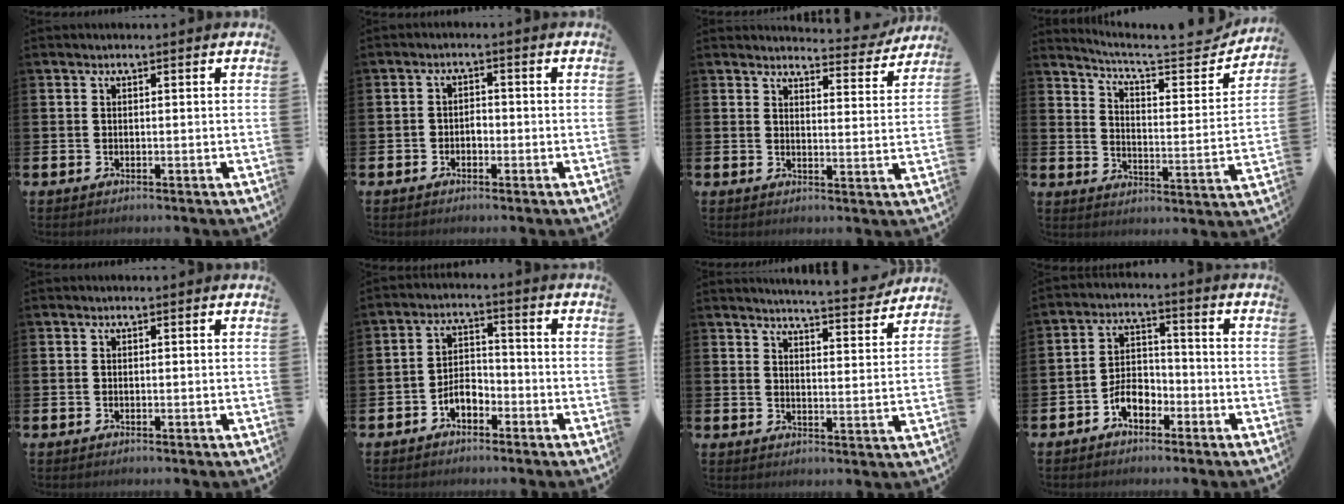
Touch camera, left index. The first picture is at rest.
{"total": 1.5, "force": [-0.8, 1.1, 0.6], "torque": [-0.007, 0.002, -0.020]}
{"total": 4.1, "force": [4.1, 0.6, 0.4], "torque": [0.001, -0.034, 0.066]}
{"total": 6.1, "force": [5.5, 1.0, 2.3], "torque": [-0.059, -0.050, 0.084]}
{"total": 0.0}
{"total": 3.5, "force": [-2.4, 1.9, 1.7], "torque": [-0.034, 0.012, -0.049]}
{"total": 5.4, "force": [5.3, -0.2, 0.7], "torque": [-0.018, -0.041, 0.090]}
{"total": 4.6, "force": [-2.8, 2.7, 2.5], "torque": [-0.044, 0.015, -0.054]}